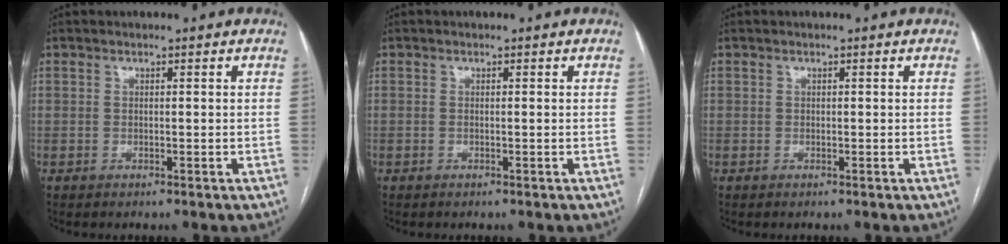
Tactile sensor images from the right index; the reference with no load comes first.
{"total": 0.0}
{"total": 0.0}